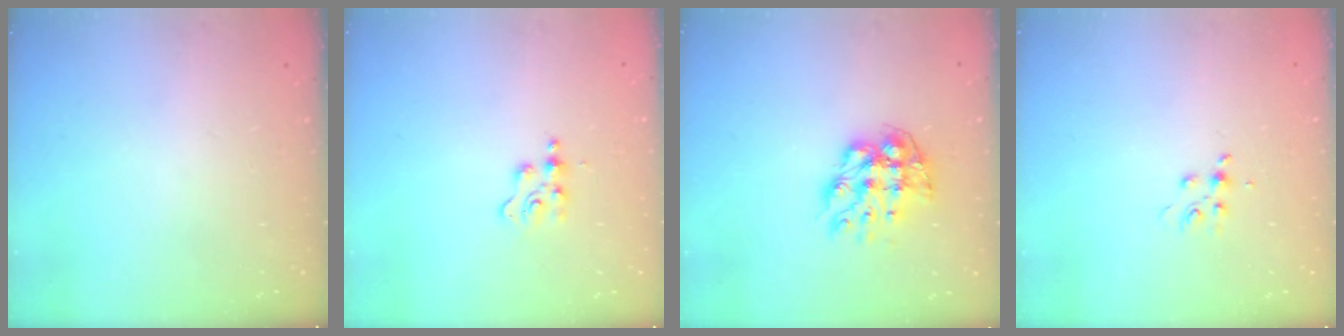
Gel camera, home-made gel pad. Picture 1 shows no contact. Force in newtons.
{"total": 2.4, "press": 2.4, "slide": 0.3}
{"total": 10.8, "press": 10.8, "slide": 1.0}
{"total": 5.0, "press": 4.9, "slide": 0.6}